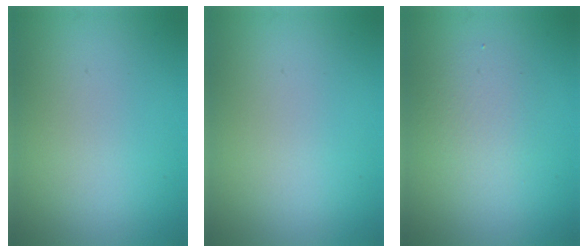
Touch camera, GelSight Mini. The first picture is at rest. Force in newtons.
{"total": 0.0}
{"total": 2.1, "press": 2.1, "slide": 0.1}